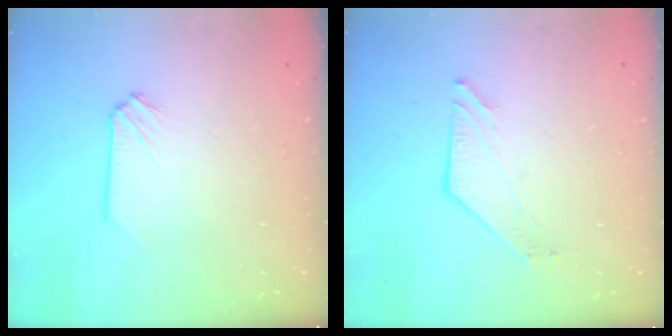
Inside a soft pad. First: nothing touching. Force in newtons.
{"total": 4.1, "press": 4.1, "slide": 0.5}